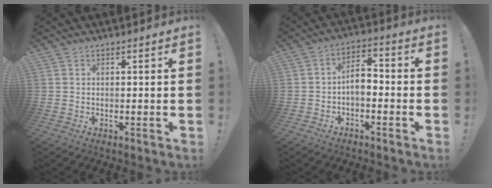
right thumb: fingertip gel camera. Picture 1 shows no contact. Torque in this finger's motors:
{"motor_torque": [0.36, 0.82, 0.24, -0.32, 0.01]}